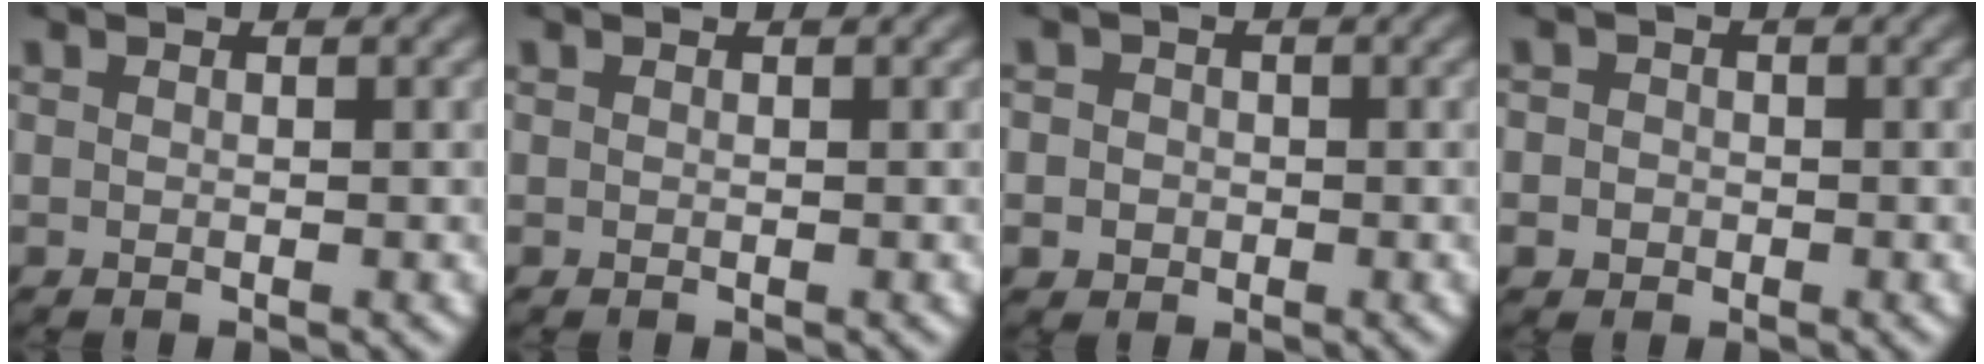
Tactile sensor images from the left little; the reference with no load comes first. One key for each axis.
{"total": 0.0}
{"total": 2.9, "fx": 0.0, "fy": 2.7, "fz": 1.0, "tx": 0.008, "ty": 0.017, "tz": -0.027}
{"total": 2.3, "fx": -0.1, "fy": 2.1, "fz": 0.9, "tx": 0.007, "ty": 0.011, "tz": -0.024}